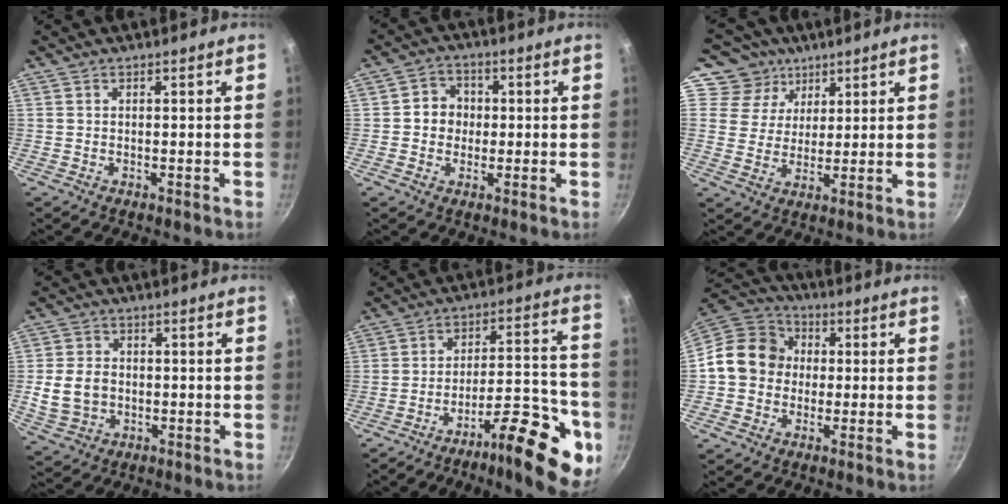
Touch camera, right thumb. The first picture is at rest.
{"total": 5.5, "force": [0.1, 5.0, 2.2], "torque": [-0.002, 0.009, -0.007]}
{"total": 8.7, "force": [4.9, 6.9, 2.1], "torque": [-0.002, -0.018, 0.080]}
{"total": 8.0, "force": [-0.7, 6.6, 4.6], "torque": [-0.073, 0.008, -0.007]}
{"total": 14.5, "force": [-7.0, 4.2, 12.0], "torque": [-0.142, 0.040, -0.101]}
{"total": 12.7, "force": [0.1, 11.3, 6.0], "torque": [-0.070, 0.027, -0.019]}